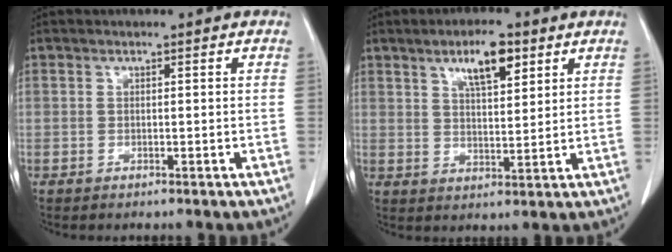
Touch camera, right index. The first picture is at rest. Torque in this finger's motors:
{"motor_torque": [0.29, 0.28, 0.18, 0.09]}